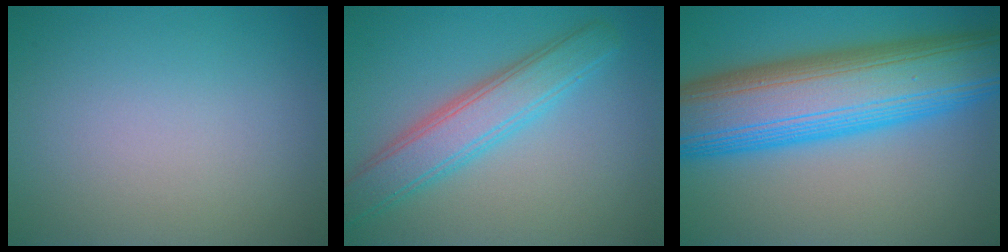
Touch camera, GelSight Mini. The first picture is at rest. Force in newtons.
{"total": 4.9, "press": 4.9, "slide": 0.3}
{"total": 14.4, "press": 14.4, "slide": 0.1}